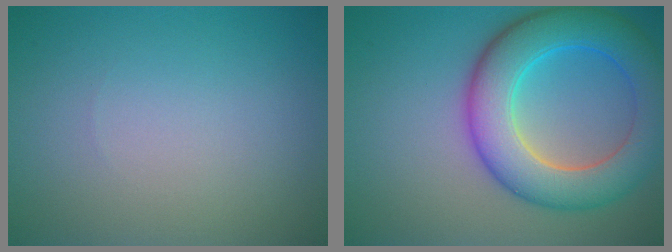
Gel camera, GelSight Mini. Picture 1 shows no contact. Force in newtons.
{"total": 8.8, "press": 8.8, "slide": 0.1}